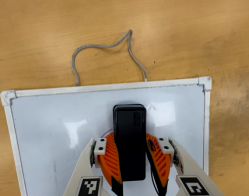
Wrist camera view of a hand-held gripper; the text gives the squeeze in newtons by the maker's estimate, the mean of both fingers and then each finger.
{"total": 17.9, "left": 17.2, "right": 18.5}